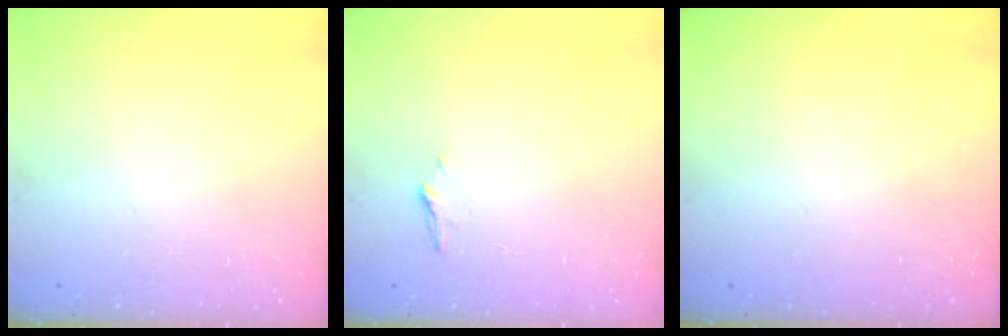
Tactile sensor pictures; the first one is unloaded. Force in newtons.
{"total": 3.7, "press": 3.7, "slide": 0.5}
{"total": 0.0}